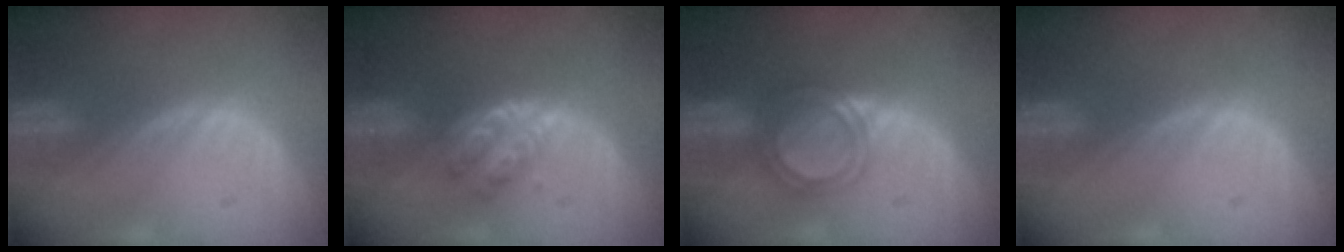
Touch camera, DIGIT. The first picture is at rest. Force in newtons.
{"total": 4.9, "press": 4.3, "slide": 2.3}
{"total": 4.9, "press": 4.5, "slide": 2.1}
{"total": 0.0}